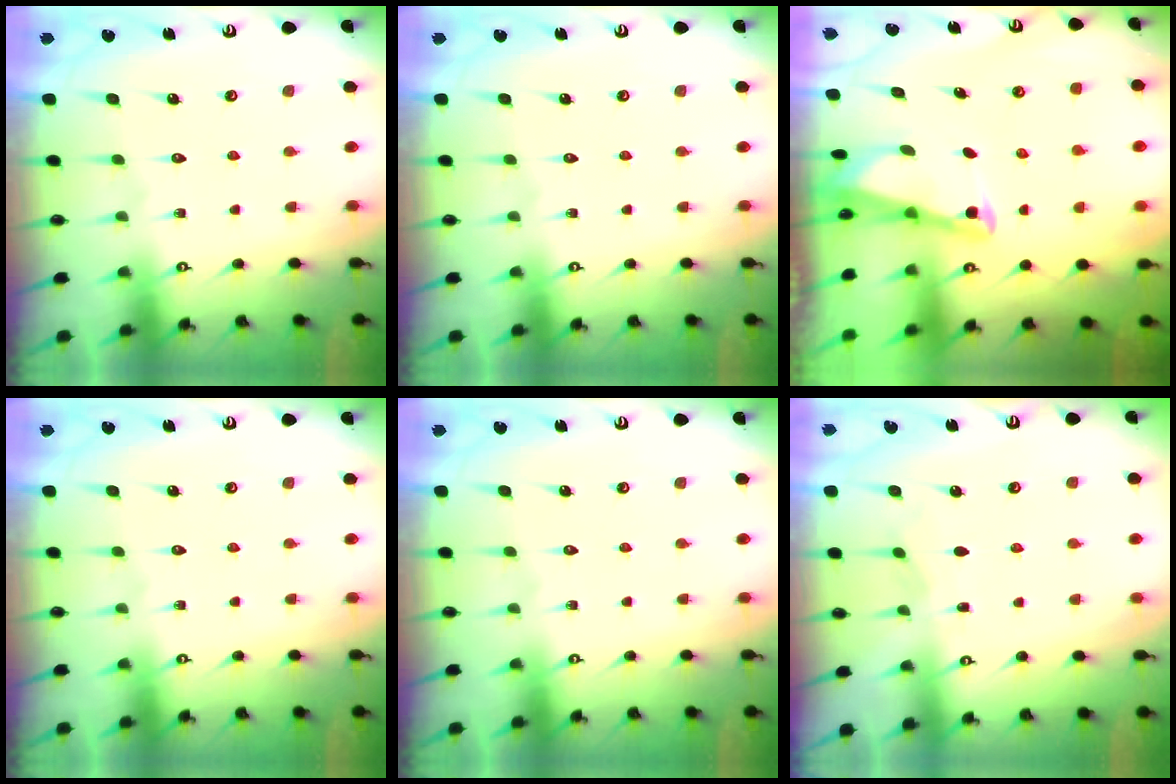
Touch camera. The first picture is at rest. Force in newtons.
{"total": 0.0}
{"total": 2.9, "press": 2.9, "slide": 0.4}
{"total": 0.0}
{"total": 0.0}
{"total": 3.3, "press": 3.3, "slide": 0.0}